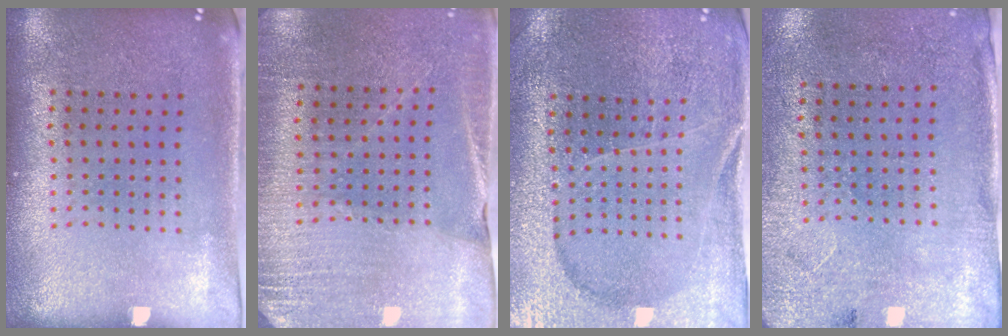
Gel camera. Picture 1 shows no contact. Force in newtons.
{"total": 2.8, "press": 2.8, "slide": 0.2}
{"total": 3.1, "press": 3.1, "slide": 0.4}
{"total": 2.6, "press": 2.2, "slide": 1.5}